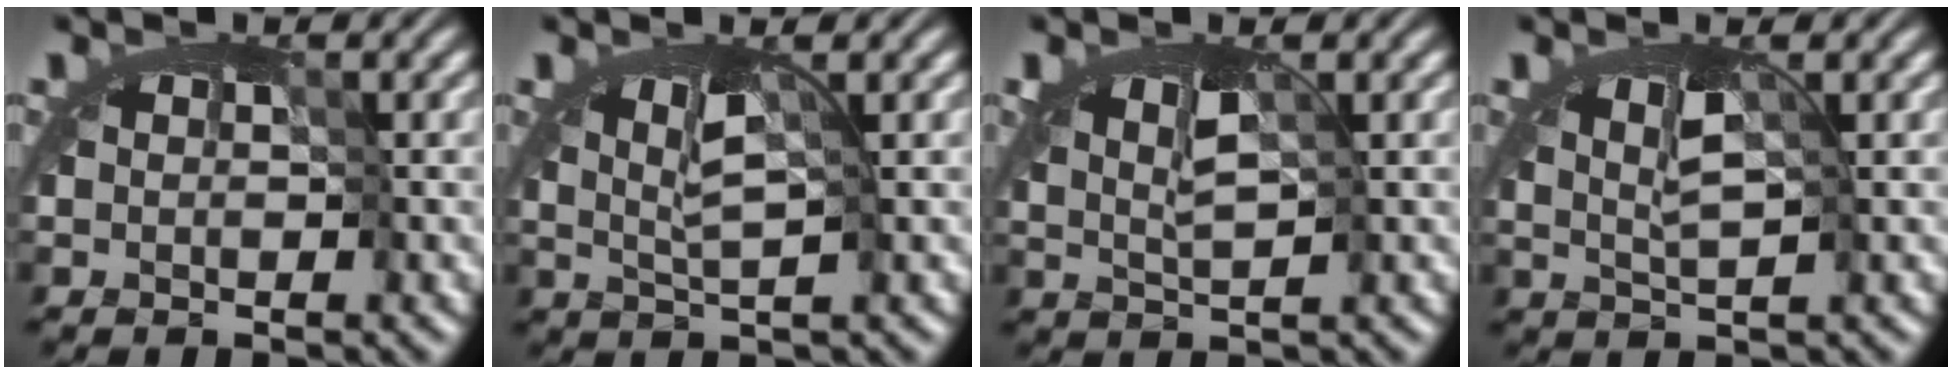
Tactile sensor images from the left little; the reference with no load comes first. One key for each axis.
{"total": 1.7, "fx": 0.2, "fy": 0.3, "fz": 1.7, "tx": -0.023, "ty": -0.001, "tz": 0.001}
{"total": 1.6, "fx": 0.5, "fy": 0.6, "fz": 1.5, "tx": -0.019, "ty": 0.003, "tz": 0.002}
{"total": 1.5, "fx": 0.2, "fy": 0.4, "fz": 1.5, "tx": -0.019, "ty": 0.002, "tz": -0.002}